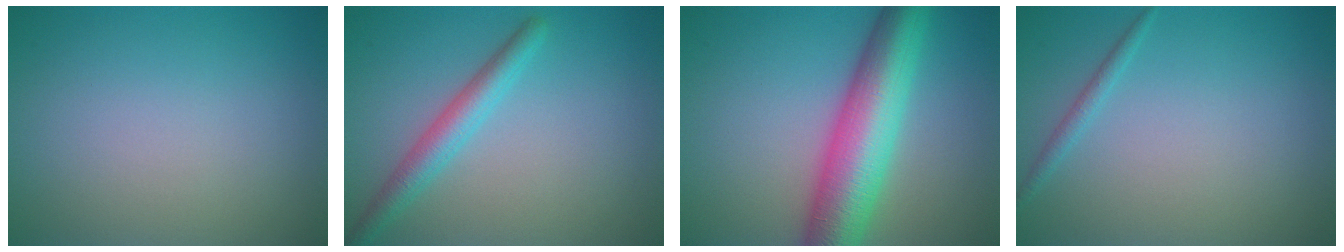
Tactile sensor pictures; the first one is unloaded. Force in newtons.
{"total": 3.1, "press": 3.0, "slide": 0.1}
{"total": 9.4, "press": 9.4, "slide": 0.2}
{"total": 1.1, "press": 1.0, "slide": 0.1}